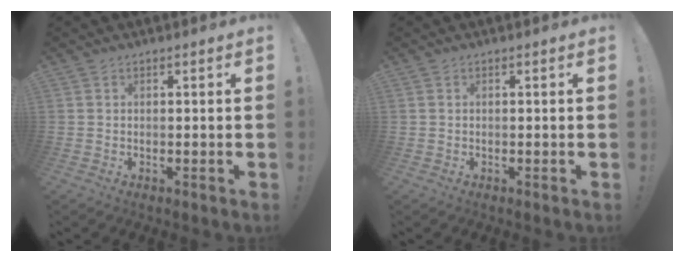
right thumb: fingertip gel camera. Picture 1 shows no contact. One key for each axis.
{"total": 0.0}